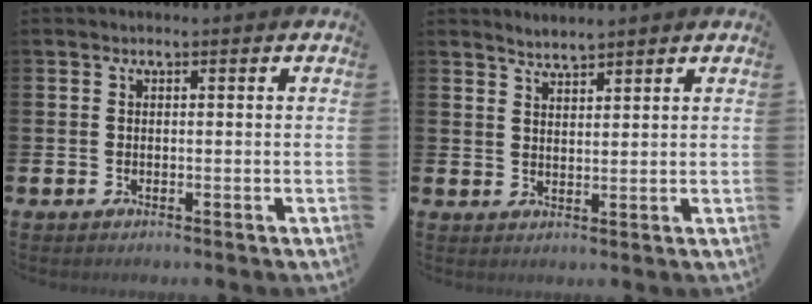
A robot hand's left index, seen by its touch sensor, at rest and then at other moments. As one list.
[{"total": 2.7, "force": [2.7, 0.0, 0.0], "torque": [-0.007, -0.008, 0.050]}]